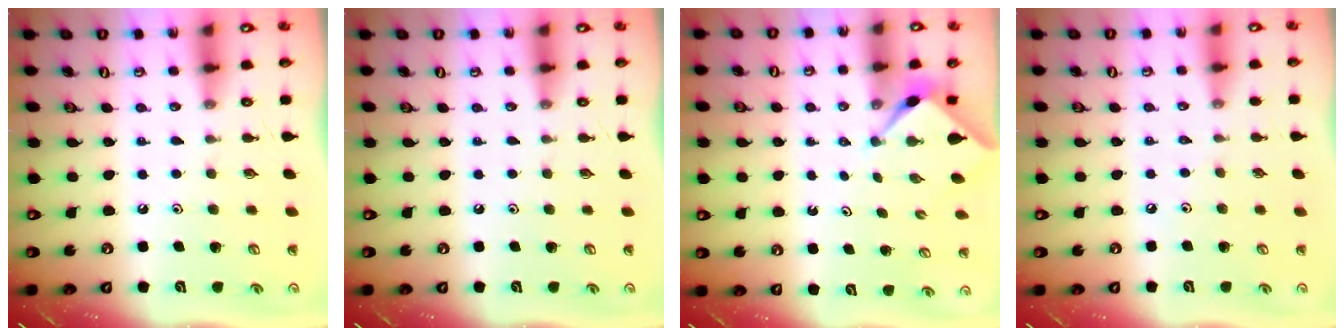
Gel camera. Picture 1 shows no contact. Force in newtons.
{"total": 0.0}
{"total": 2.3, "press": 2.2, "slide": 0.3}
{"total": 2.1, "press": 2.1, "slide": 0.4}